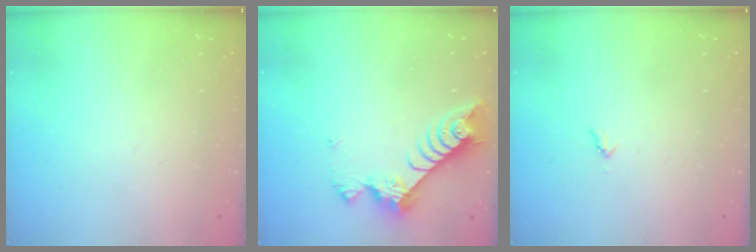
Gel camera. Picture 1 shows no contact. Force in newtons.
{"total": 7.4, "press": 7.3, "slide": 1.0}
{"total": 3.0, "press": 3.0, "slide": 0.3}